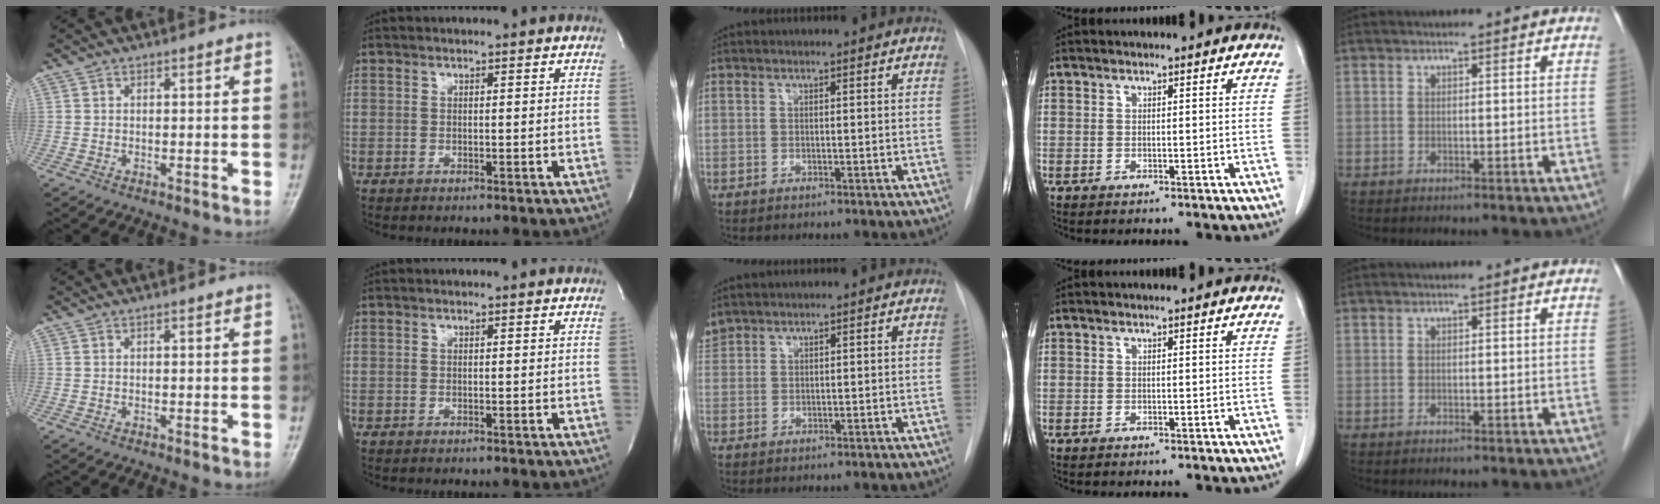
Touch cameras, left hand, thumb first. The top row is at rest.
{"middle": {"total": 2.1, "force": [2.0, 0.6, 0.1], "torque": [-0.010, 0.017, 0.046]}}